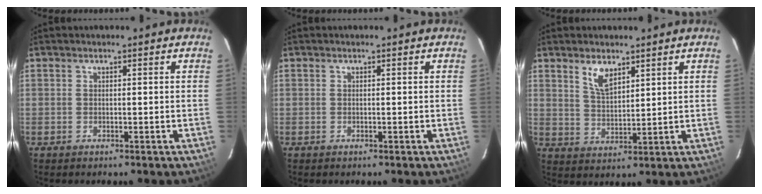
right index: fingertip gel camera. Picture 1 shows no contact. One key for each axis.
{"total": 0.0}
{"total": 5.5, "fx": 3.5, "fy": 2.3, "fz": 3.5, "tx": -0.063, "ty": 0.000, "tz": 0.070}